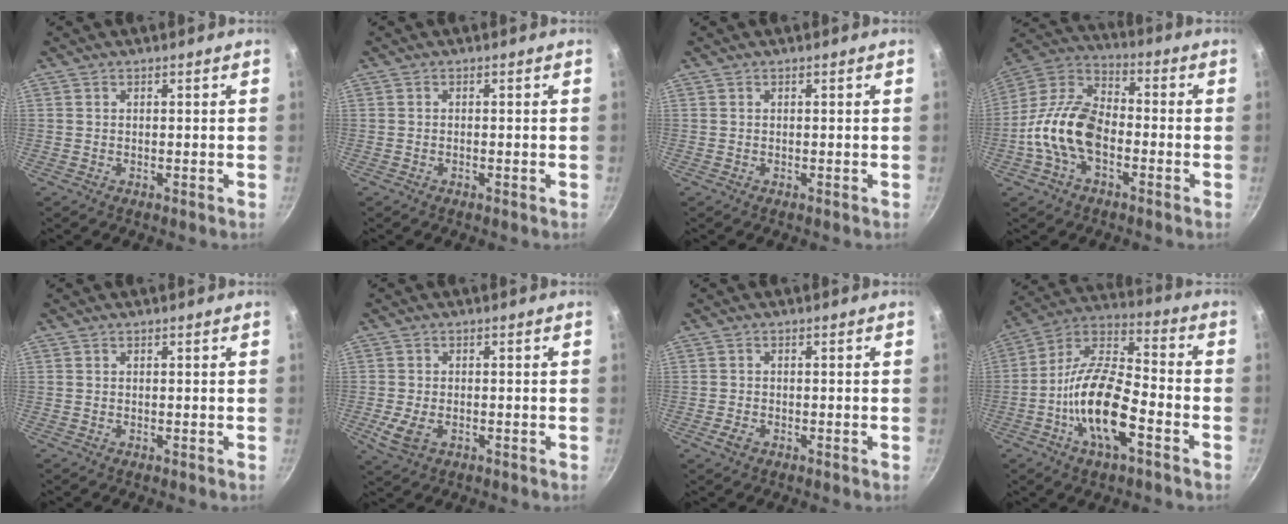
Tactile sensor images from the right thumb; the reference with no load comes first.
{"total": 0.5, "force": [-0.3, 0.1, 0.4], "torque": [-0.009, 0.004, -0.007]}
{"total": 0.0}
{"total": 14.8, "force": [-3.8, 8.9, 11.2], "torque": [-0.189, 0.046, -0.091]}
{"total": 0.0}
{"total": 4.8, "force": [-1.5, 2.8, 3.6], "torque": [-0.073, -0.002, -0.026]}
{"total": 2.0, "force": [-1.1, 1.0, 1.4], "torque": [-0.032, 0.008, -0.023]}
{"total": 17.0, "force": [-6.0, 6.8, 14.4], "torque": [-0.258, 0.040, -0.128]}